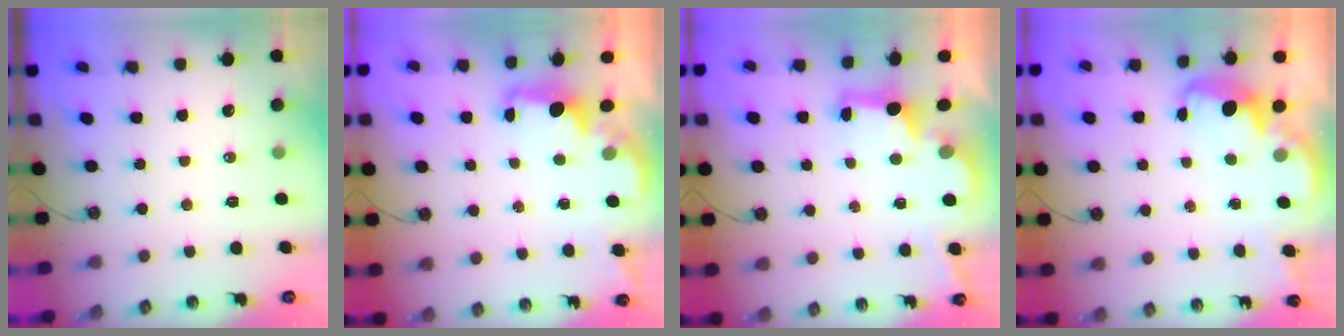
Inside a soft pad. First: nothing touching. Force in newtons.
{"total": 2.1, "press": 2.0, "slide": 0.8}
{"total": 2.9, "press": 2.8, "slide": 0.9}
{"total": 2.6, "press": 2.6, "slide": 0.5}